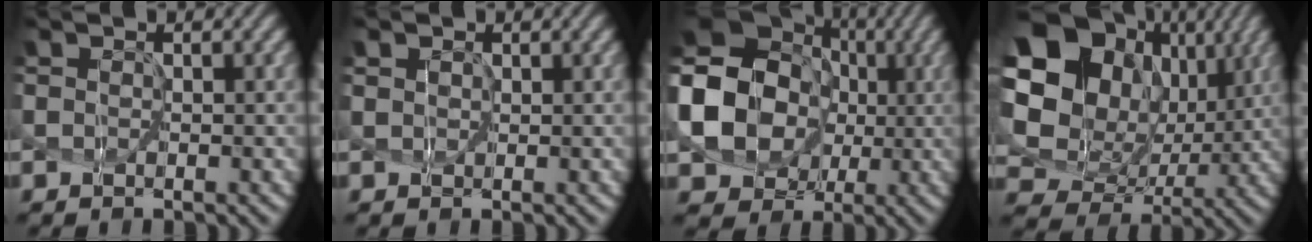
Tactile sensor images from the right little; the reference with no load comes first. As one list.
[{"total": 2.4, "force": [1.2, 1.7, 1.1], "torque": [-0.011, 0.020, -0.002]}, {"total": 13.7, "force": [0.4, 11.7, 7.2], "torque": [-0.161, 0.005, -0.016]}, {"total": 15.9, "force": [4.8, 12.7, 8.4], "torque": [-0.210, 0.022, 0.105]}]